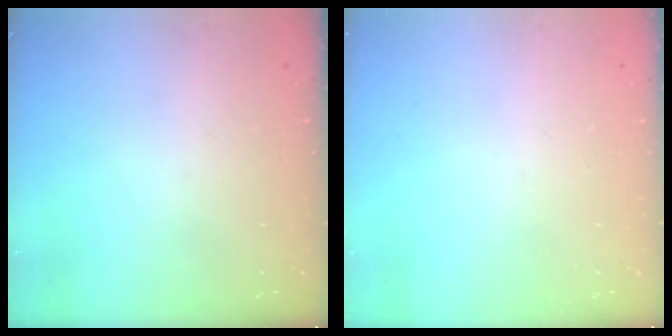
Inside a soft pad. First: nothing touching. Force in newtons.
{"total": 0.0}